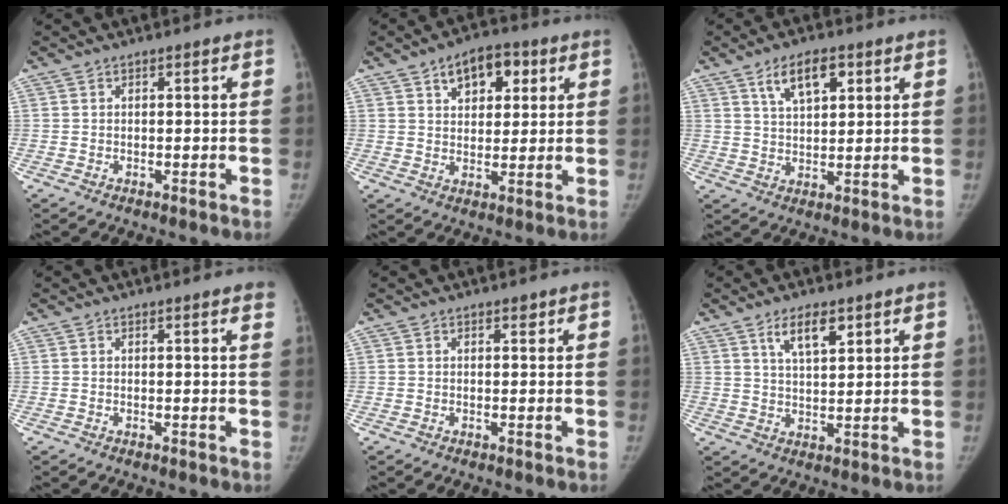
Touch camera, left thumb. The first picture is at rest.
{"total": 9.1, "force": [4.1, 5.6, 5.9], "torque": [-0.048, -0.007, 0.058]}
{"total": 7.7, "force": [3.8, 3.7, 5.6], "torque": [-0.077, -0.013, 0.068]}
{"total": 2.1, "force": [1.7, 0.3, 1.2], "torque": [-0.011, -0.002, 0.009]}
{"total": 0.8, "force": [0.6, 0.5, 0.4], "torque": [0.001, -0.003, 0.006]}
{"total": 6.1, "force": [3.5, 2.3, 4.4], "torque": [-0.065, -0.020, 0.064]}